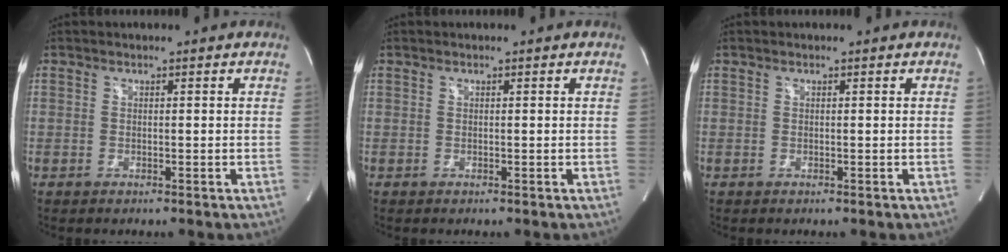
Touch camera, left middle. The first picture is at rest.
{"total": 0.0}
{"total": 0.0}